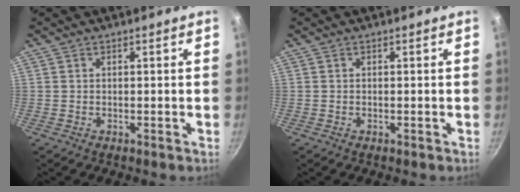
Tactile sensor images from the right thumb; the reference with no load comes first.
{"total": 0.0}